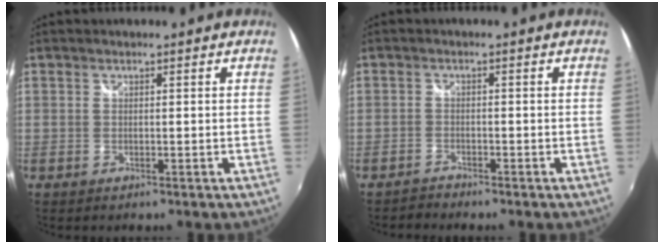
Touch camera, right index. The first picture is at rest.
{"total": 1.8, "force": [-1.8, 0.4, -0.2], "torque": [-0.004, 0.001, -0.036]}